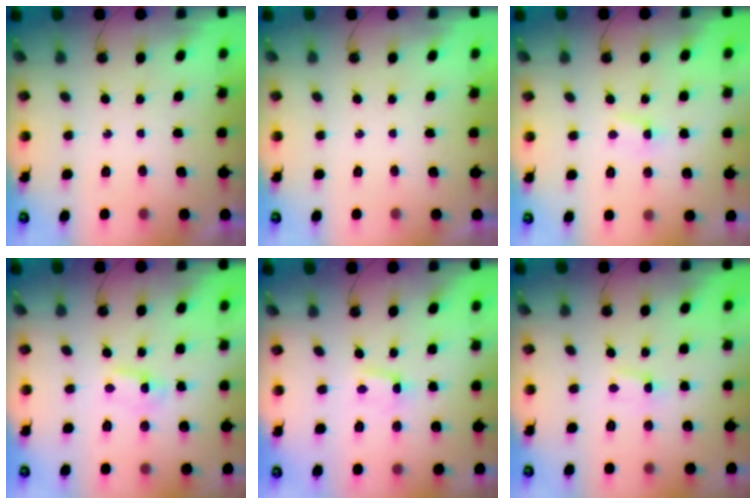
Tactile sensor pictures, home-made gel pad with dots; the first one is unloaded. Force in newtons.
{"total": 0.0}
{"total": 2.8, "press": 2.8, "slide": 0.2}
{"total": 1.8, "press": 1.8, "slide": 0.2}
{"total": 0.5, "press": 0.3, "slide": 0.4}
{"total": 0.8, "press": 0.8, "slide": 0.1}